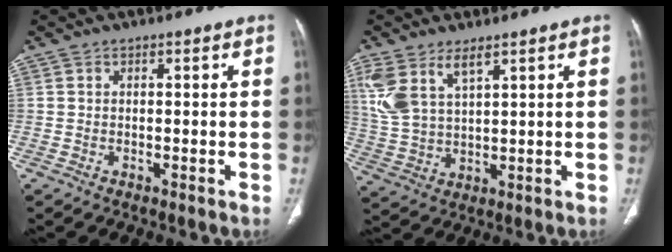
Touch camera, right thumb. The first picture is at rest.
{"total": 9.4, "force": [5.2, 4.1, 6.6], "torque": [-0.148, -0.012, 0.117]}